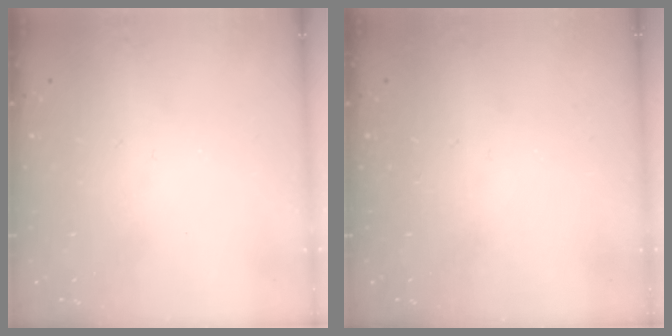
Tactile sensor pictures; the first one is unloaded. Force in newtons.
{"total": 0.0}